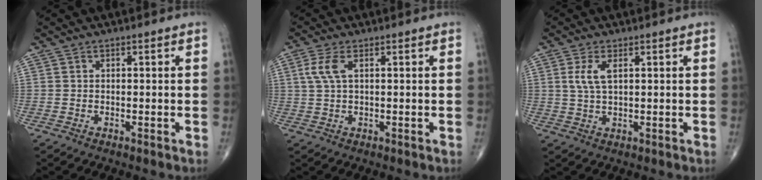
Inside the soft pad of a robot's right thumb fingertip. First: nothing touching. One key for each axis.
{"total": 3.8, "fx": 1.2, "fy": 1.4, "fz": 3.3, "tx": -0.090, "ty": 0.011, "tz": 0.025}
{"total": 4.1, "fx": 1.2, "fy": 1.6, "fz": 3.5, "tx": -0.079, "ty": 0.000, "tz": 0.028}